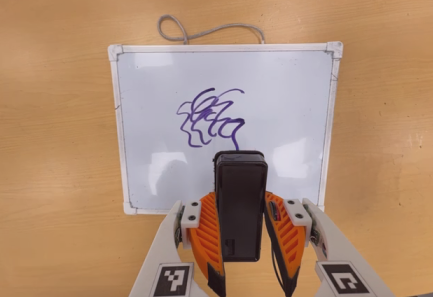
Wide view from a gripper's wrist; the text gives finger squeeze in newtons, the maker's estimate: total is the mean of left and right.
{"total": 4.3, "left": 2.7, "right": 5.9}